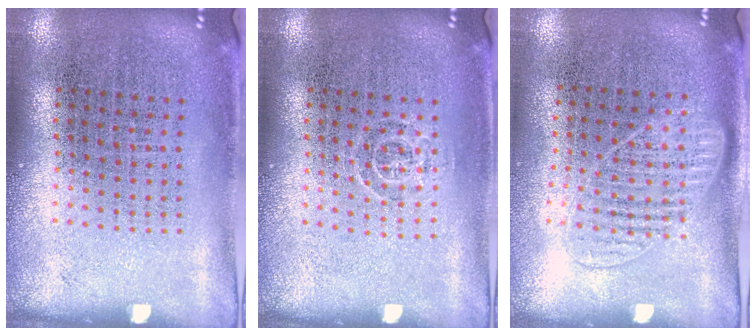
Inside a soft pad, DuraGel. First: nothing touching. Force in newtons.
{"total": 0.7, "press": 0.6, "slide": 0.5}
{"total": 1.2, "press": 1.1, "slide": 0.6}